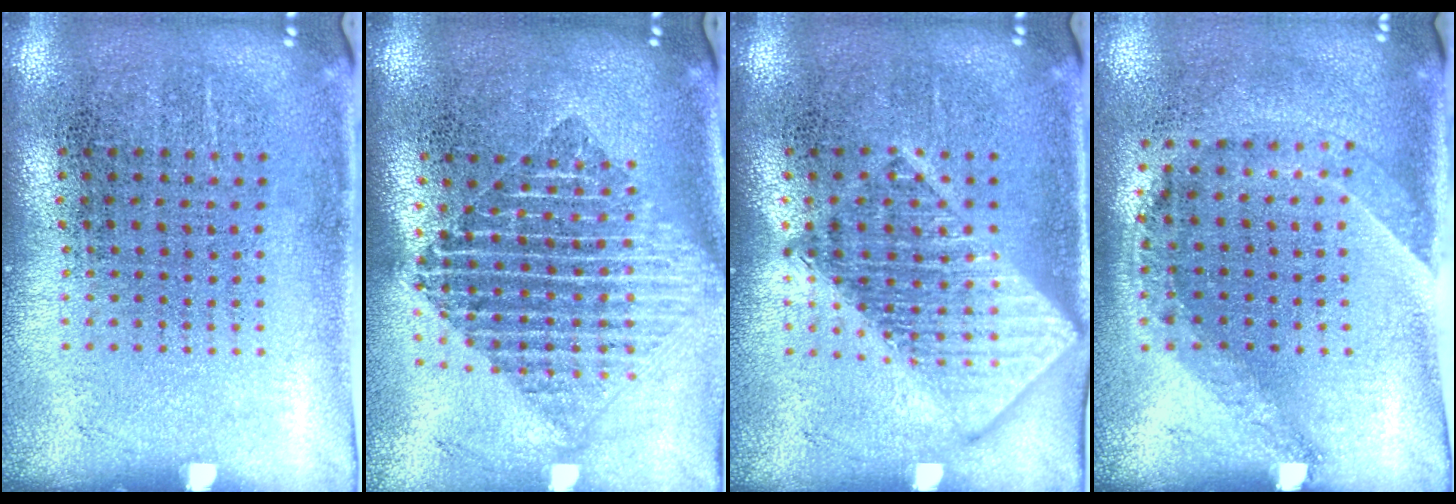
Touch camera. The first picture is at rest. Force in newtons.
{"total": 1.9, "press": 1.6, "slide": 1.1}
{"total": 2.8, "press": 2.8, "slide": 0.4}
{"total": 1.4, "press": 1.0, "slide": 1.0}